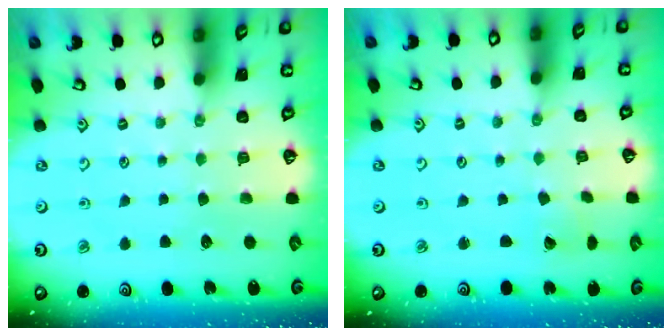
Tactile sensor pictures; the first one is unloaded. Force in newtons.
{"total": 2.0, "press": 2.0, "slide": 0.2}